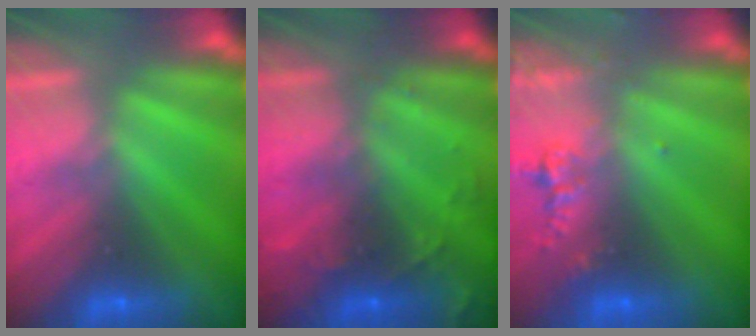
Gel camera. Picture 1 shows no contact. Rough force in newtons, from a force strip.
{"total": 8.5}
{"total": 2.4}